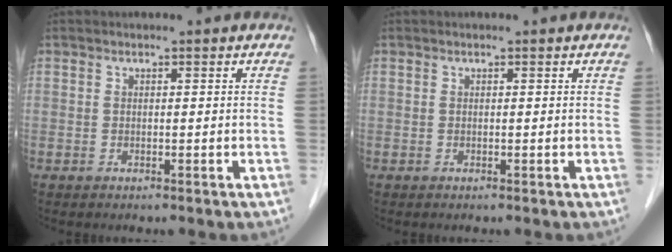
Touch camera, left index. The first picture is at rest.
{"total": 0.0}